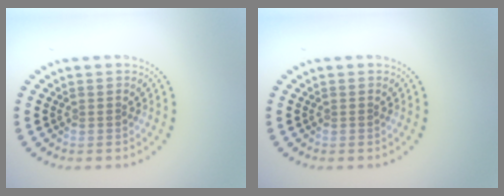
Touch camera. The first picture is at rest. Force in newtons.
{"total": 0.0}